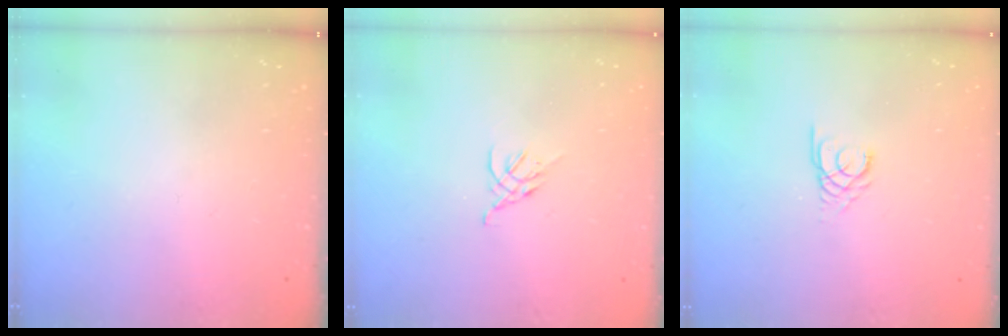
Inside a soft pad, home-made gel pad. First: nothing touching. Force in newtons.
{"total": 2.3, "press": 2.2, "slide": 0.6}
{"total": 2.2, "press": 2.2, "slide": 0.2}